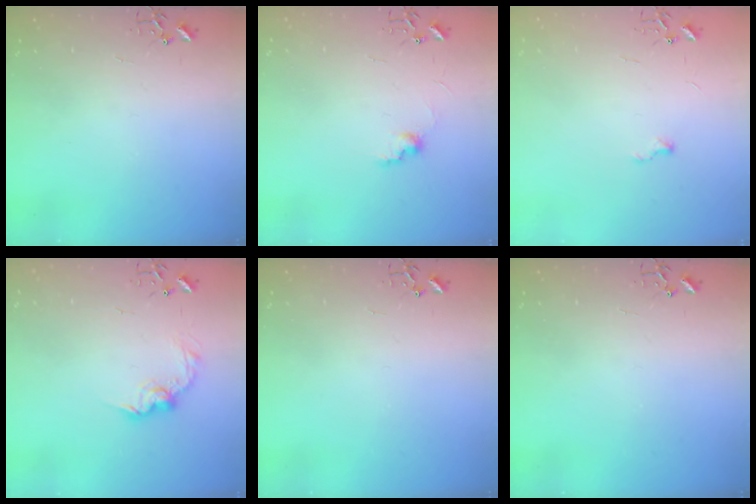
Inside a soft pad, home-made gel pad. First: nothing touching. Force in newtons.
{"total": 7.5, "press": 7.4, "slide": 0.8}
{"total": 4.6, "press": 4.6, "slide": 0.6}
{"total": 9.6, "press": 9.6, "slide": 0.4}
{"total": 0.0}
{"total": 0.0}